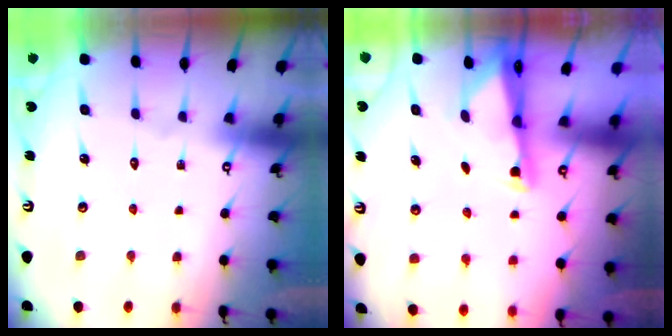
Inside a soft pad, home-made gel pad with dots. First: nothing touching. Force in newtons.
{"total": 1.8, "press": 1.7, "slide": 0.4}